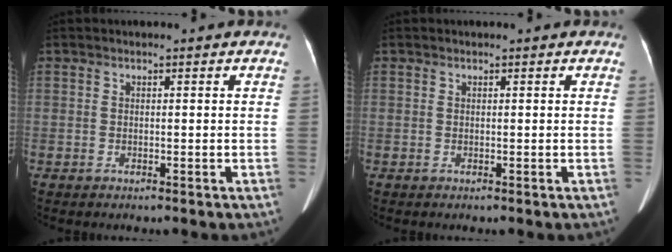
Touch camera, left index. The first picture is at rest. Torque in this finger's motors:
{"motor_torque": [-0.08, 0.12, 0.01, 0.01]}